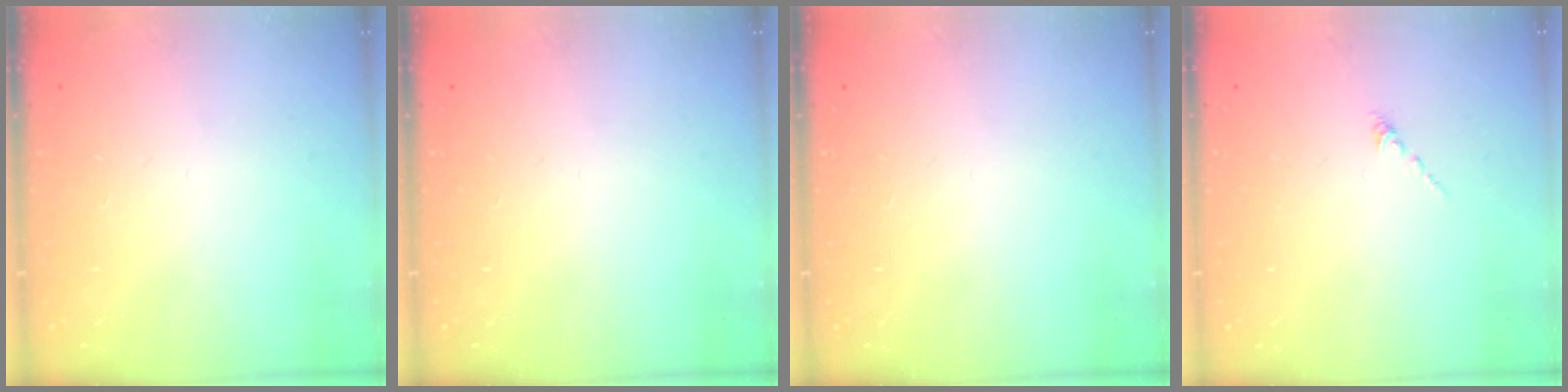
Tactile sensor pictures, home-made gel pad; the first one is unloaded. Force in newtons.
{"total": 0.0}
{"total": 0.0}
{"total": 0.0}